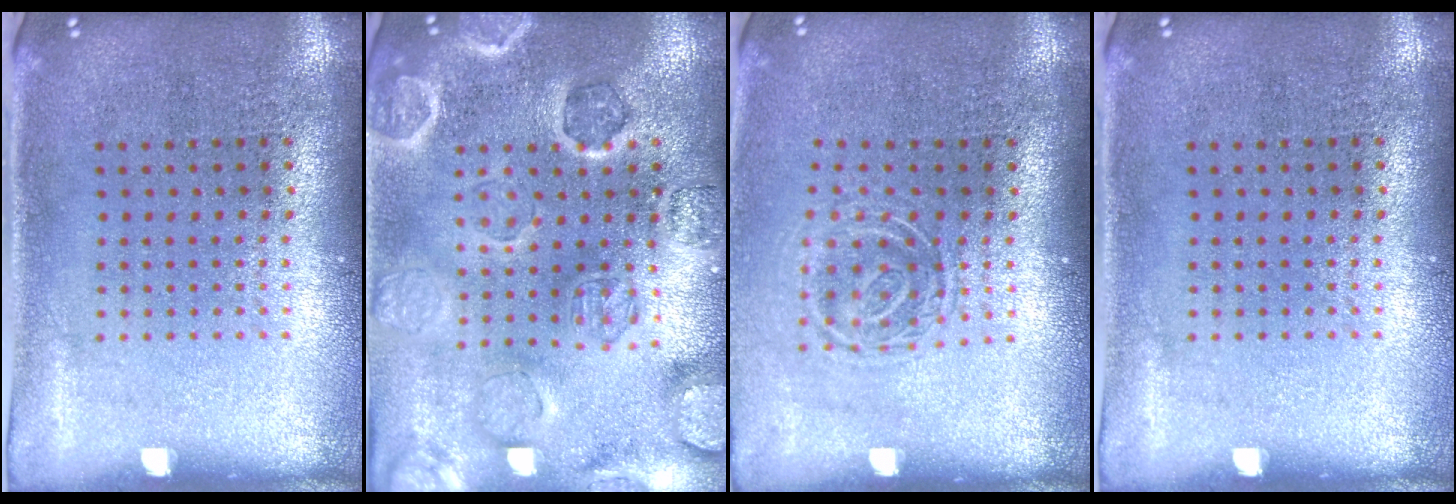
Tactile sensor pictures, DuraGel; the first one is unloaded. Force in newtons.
{"total": 2.6, "press": 2.6, "slide": 0.4}
{"total": 1.7, "press": 1.2, "slide": 1.2}
{"total": 0.0}